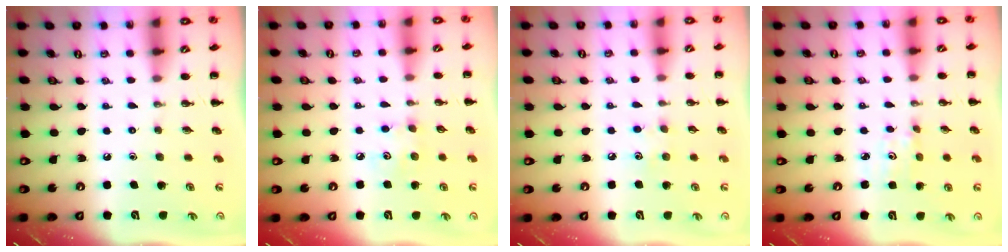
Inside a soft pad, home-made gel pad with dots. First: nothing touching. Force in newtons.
{"total": 3.8, "press": 3.8, "slide": 0.7}
{"total": 4.8, "press": 4.6, "slide": 1.3}
{"total": 2.4, "press": 2.3, "slide": 0.8}